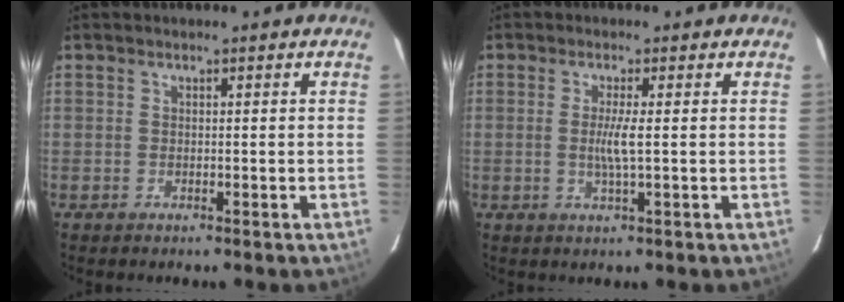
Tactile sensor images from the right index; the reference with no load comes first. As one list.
[{"total": 3.3, "force": [0.0, -0.3, 3.3], "torque": [-0.068, -0.005, 0.000]}]